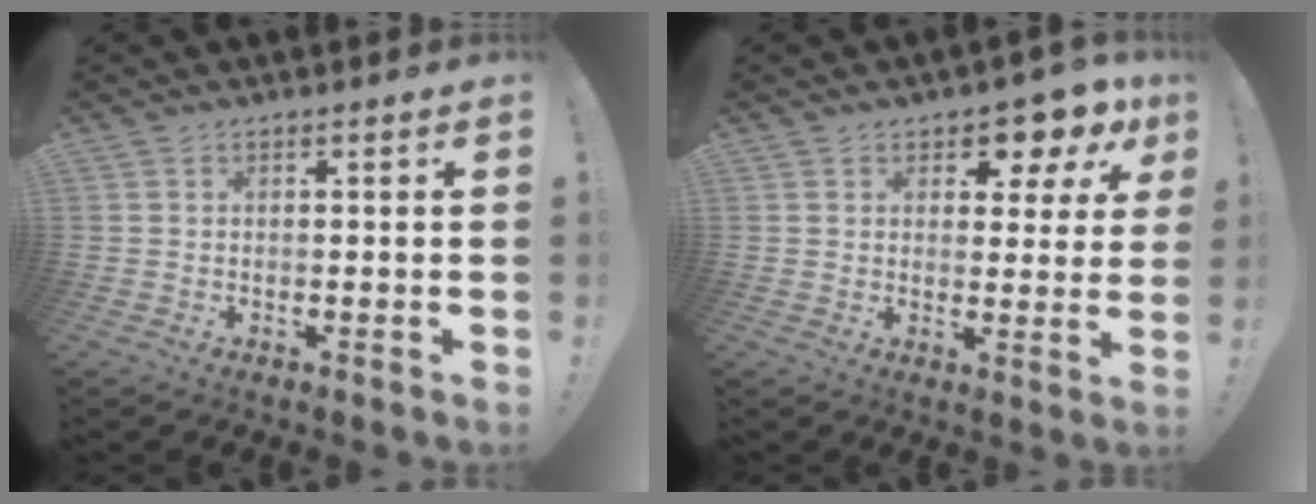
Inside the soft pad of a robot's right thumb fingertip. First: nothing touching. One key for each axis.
{"total": 7.8, "fx": 5.4, "fy": 3.9, "fz": 4.0, "tx": -0.048, "ty": -0.046, "tz": 0.095}